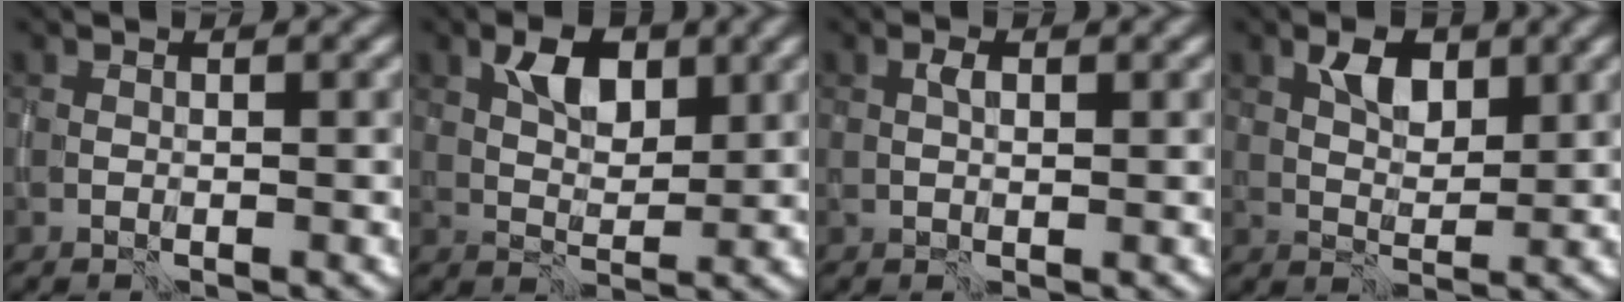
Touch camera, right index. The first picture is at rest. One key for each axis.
{"total": 3.7, "fx": 1.7, "fy": 2.0, "fz": 2.5, "tx": -0.043, "ty": 0.004, "tz": 0.030}
{"total": 1.2, "fx": 0.4, "fy": 0.6, "fz": 1.0, "tx": -0.021, "ty": 0.003, "tz": 0.009}
{"total": 3.1, "fx": 1.5, "fy": 1.7, "fz": 2.0, "tx": -0.034, "ty": 0.003, "tz": 0.028}